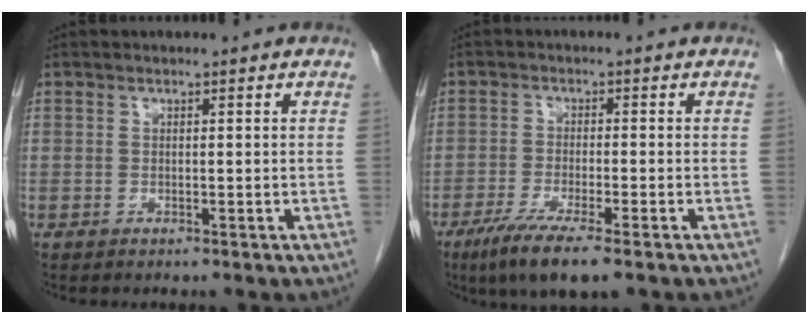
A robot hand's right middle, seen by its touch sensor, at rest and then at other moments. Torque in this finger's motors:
{"motor_torque": [1.20, -0.94, 0.57, 0.12]}